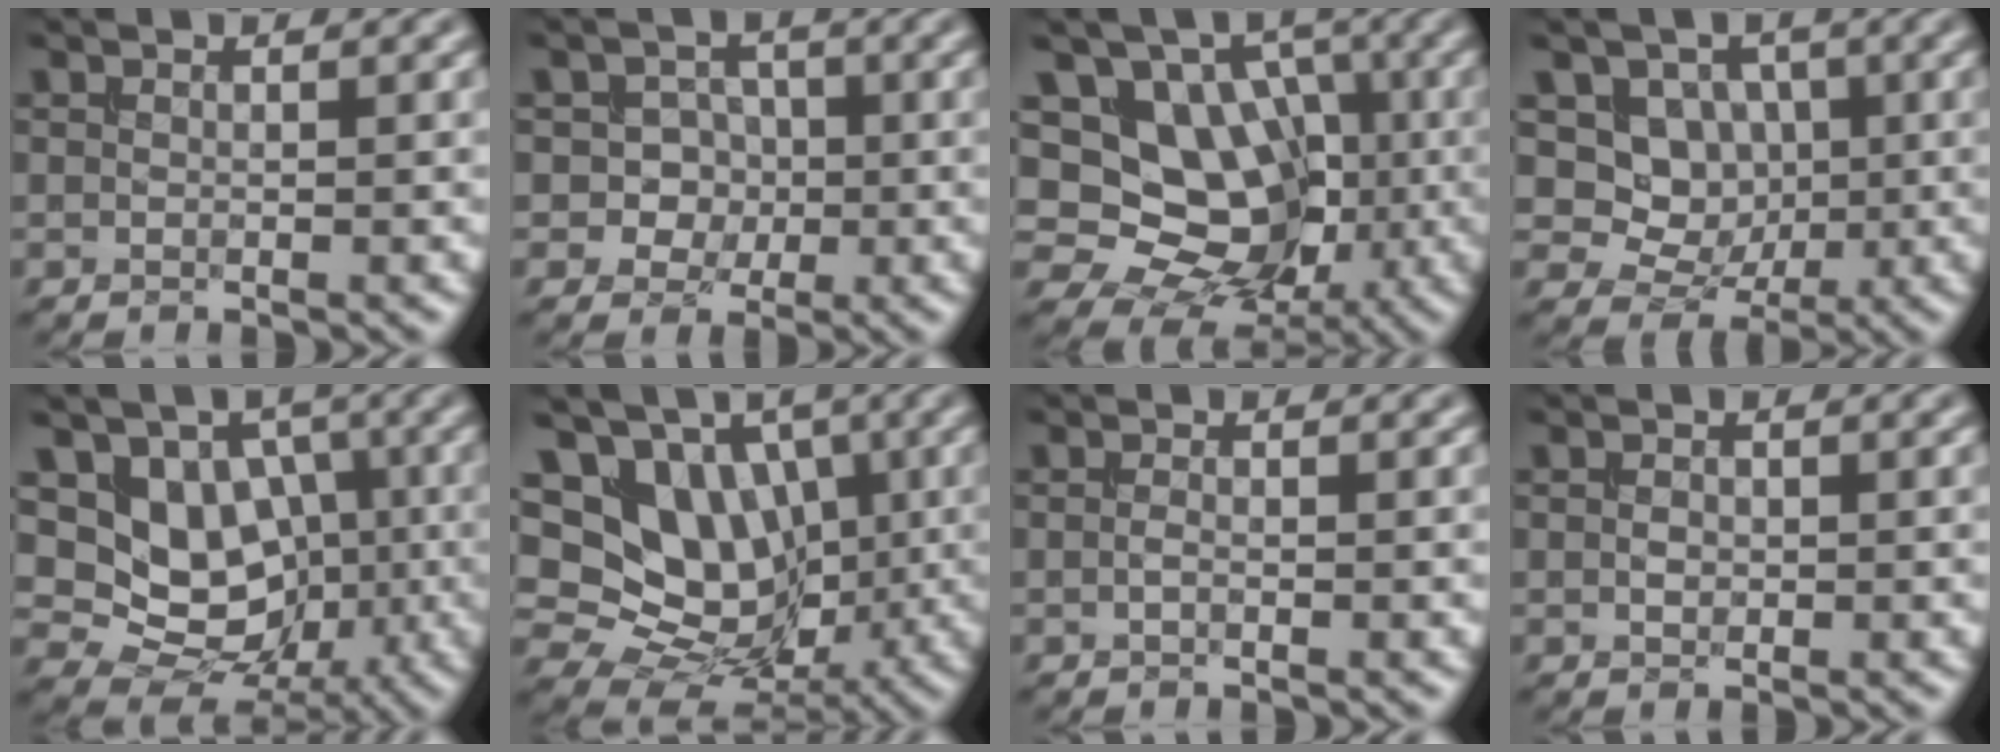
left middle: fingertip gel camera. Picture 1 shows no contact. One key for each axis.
{"total": 3.7, "fx": -0.5, "fy": 3.4, "fz": 1.4, "tx": -0.004, "ty": 0.011, "tz": -0.029}
{"total": 12.6, "fx": 0.8, "fy": 10.5, "fz": 6.8, "tx": -0.106, "ty": 0.024, "tz": -0.009}
{"total": 5.9, "fx": 1.4, "fy": 5.1, "fz": 2.8, "tx": -0.041, "ty": -0.004, "tz": 0.015}
{"total": 8.6, "fx": 0.1, "fy": 7.1, "fz": 4.8, "tx": -0.063, "ty": -0.011, "tz": -0.011}
{"total": 12.0, "fx": 2.7, "fy": 9.7, "fz": 6.6, "tx": -0.128, "ty": 0.033, "tz": 0.023}
{"total": 0.7, "fx": -0.4, "fy": 0.3, "fz": 0.6, "tx": -0.017, "ty": 0.000, "tz": -0.008}
{"total": 0.9, "fx": -0.2, "fy": 0.7, "fz": 0.6, "tx": -0.014, "ty": -0.001, "tz": -0.004}